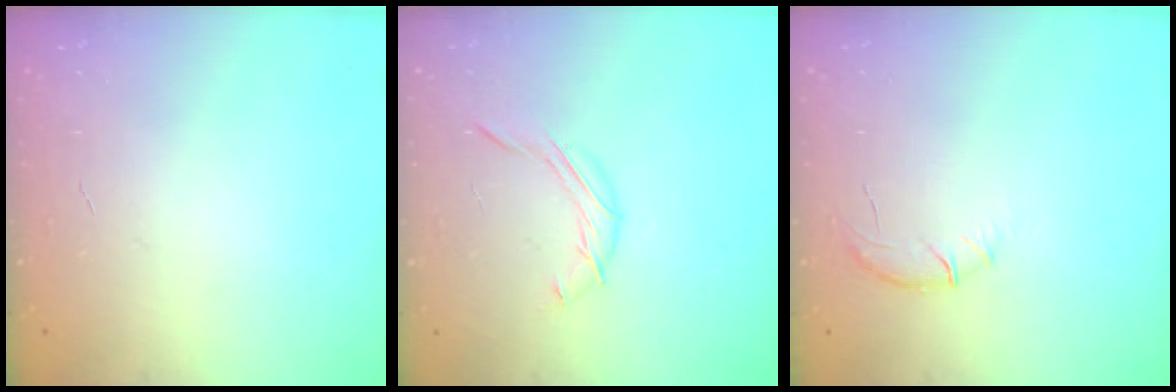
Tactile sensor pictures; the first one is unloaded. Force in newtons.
{"total": 7.4, "press": 7.3, "slide": 1.3}
{"total": 6.4, "press": 6.2, "slide": 1.7}